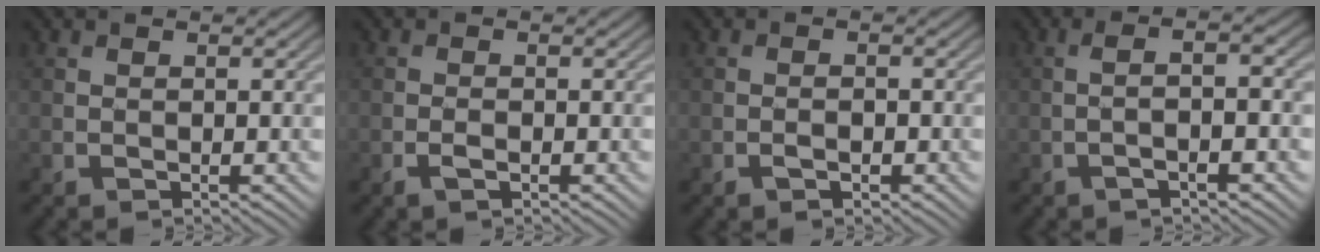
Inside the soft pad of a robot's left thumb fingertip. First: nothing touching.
{"total": 1.3, "force": [-0.7, 0.6, 1.0], "torque": [-0.023, 0.000, -0.017]}
{"total": 1.6, "force": [-0.8, 0.9, 1.0], "torque": [-0.016, 0.002, -0.017]}
{"total": 4.0, "force": [-1.0, 0.6, 3.8], "torque": [-0.065, 0.010, -0.031]}